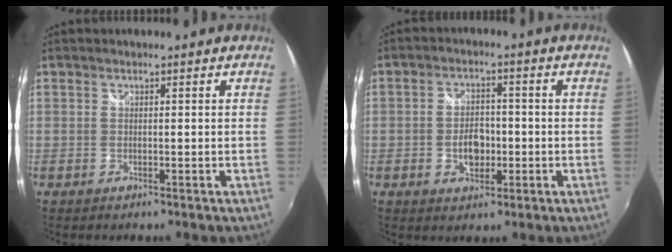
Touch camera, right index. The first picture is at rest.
{"total": 5.5, "force": [-1.4, 3.7, 3.9], "torque": [-0.072, 0.004, -0.018]}